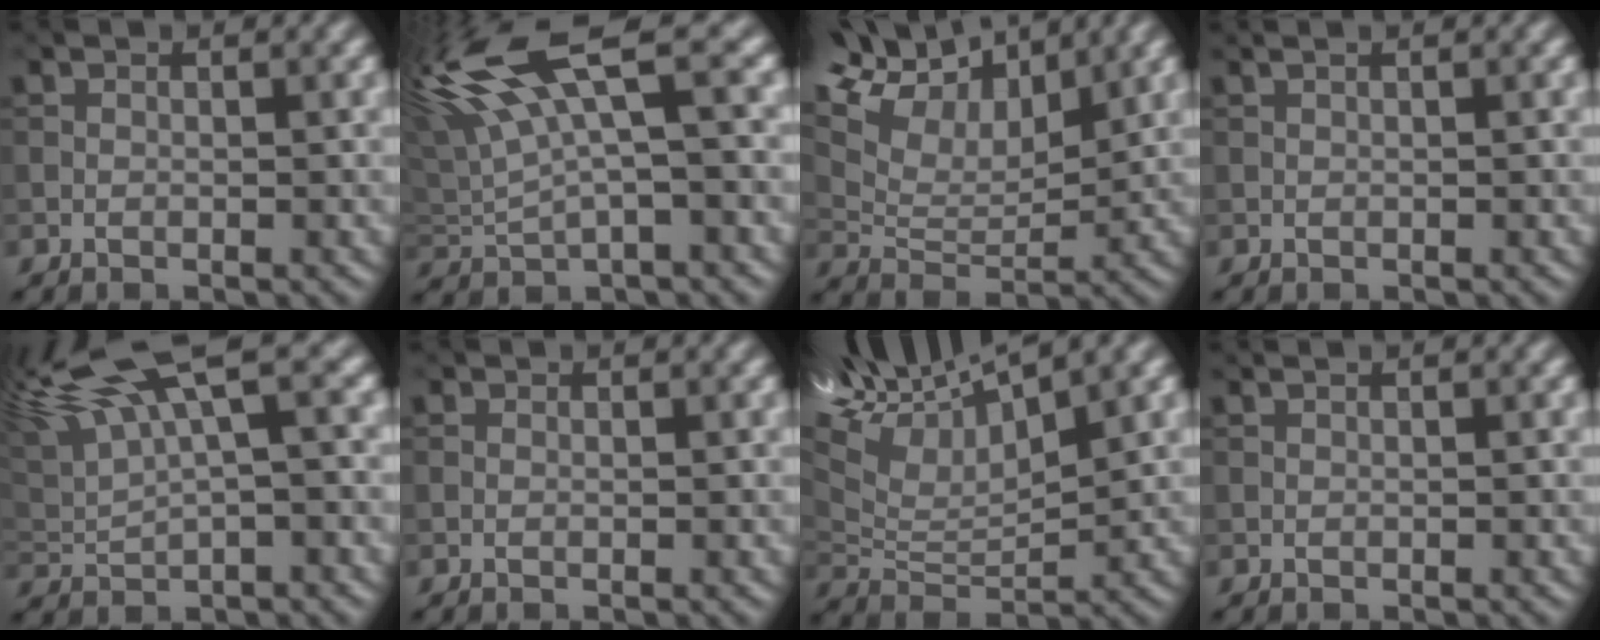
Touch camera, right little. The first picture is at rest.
{"total": 9.7, "force": [3.2, 2.7, 8.7], "torque": [-0.186, 0.020, 0.054]}
{"total": 11.5, "force": [7.7, 5.3, 6.8], "torque": [-0.148, 0.034, 0.117]}
{"total": 1.5, "force": [0.9, 0.7, 1.1], "torque": [-0.012, 0.004, -0.002]}
{"total": 8.4, "force": [3.6, 2.2, 7.2], "torque": [-0.147, 0.023, 0.061]}
{"total": 0.0}
{"total": 11.5, "force": [7.4, 4.1, 7.8], "torque": [-0.163, 0.028, 0.131]}
{"total": 0.9, "force": [0.5, 0.3, 0.6], "torque": [-0.010, -0.001, 0.004]}